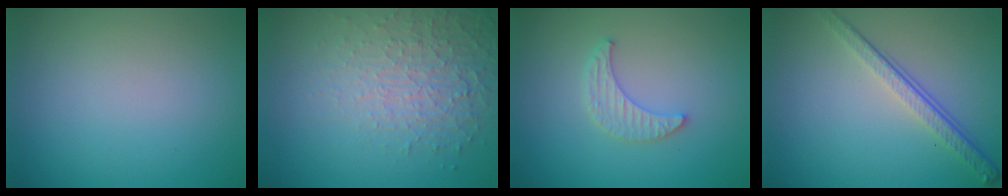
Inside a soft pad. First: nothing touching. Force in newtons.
{"total": 4.9, "press": 3.3, "slide": 3.7}
{"total": 2.2, "press": 2.2, "slide": 0.5}
{"total": 4.0, "press": 2.8, "slide": 2.8}